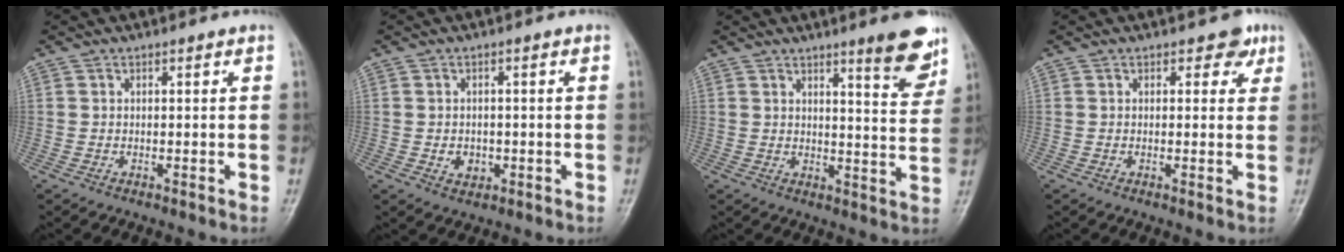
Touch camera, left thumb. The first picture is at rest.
{"total": 3.2, "force": [-0.8, 2.6, 1.7], "torque": [-0.014, 0.005, -0.007]}
{"total": 8.7, "force": [5.8, 1.4, 6.3], "torque": [-0.065, -0.038, 0.076]}
{"total": 3.0, "force": [1.4, 2.0, 1.7], "torque": [0.005, -0.002, 0.010]}